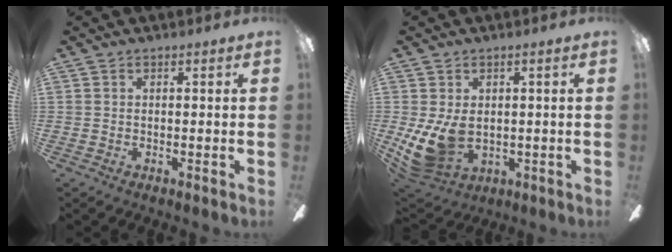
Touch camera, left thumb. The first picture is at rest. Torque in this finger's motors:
{"motor_torque": [0.02, 0.88, 1.10, 0.03, 0.23]}